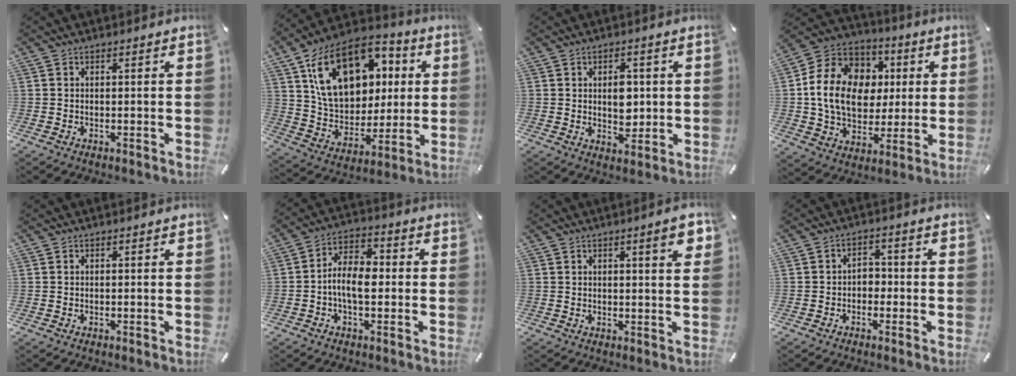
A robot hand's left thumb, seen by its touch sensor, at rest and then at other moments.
{"total": 21.3, "force": [8.5, 15.1, 12.3], "torque": [-0.221, -0.027, 0.160]}
{"total": 5.9, "force": [0.6, 4.1, 4.3], "torque": [-0.054, -0.005, 0.005]}
{"total": 17.6, "force": [1.4, 14.4, 10.1], "torque": [-0.195, 0.012, 0.033]}
{"total": 0.0}
{"total": 8.5, "force": [-2.0, 4.8, 6.7], "torque": [-0.131, 0.014, -0.036]}
{"total": 5.1, "force": [2.2, 1.1, 4.5], "torque": [-0.066, -0.007, 0.032]}
{"total": 3.4, "force": [-1.3, 2.5, 1.9], "torque": [-0.036, 0.013, -0.028]}